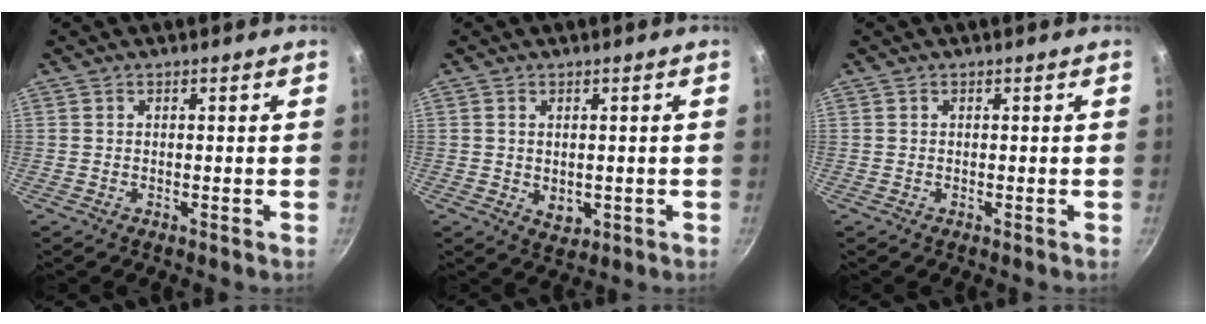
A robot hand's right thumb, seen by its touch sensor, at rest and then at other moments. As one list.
[{"total": 3.3, "force": [0.0, 2.5, 2.2], "torque": [-0.031, -0.009, 0.005]}, {"total": 0.0}]